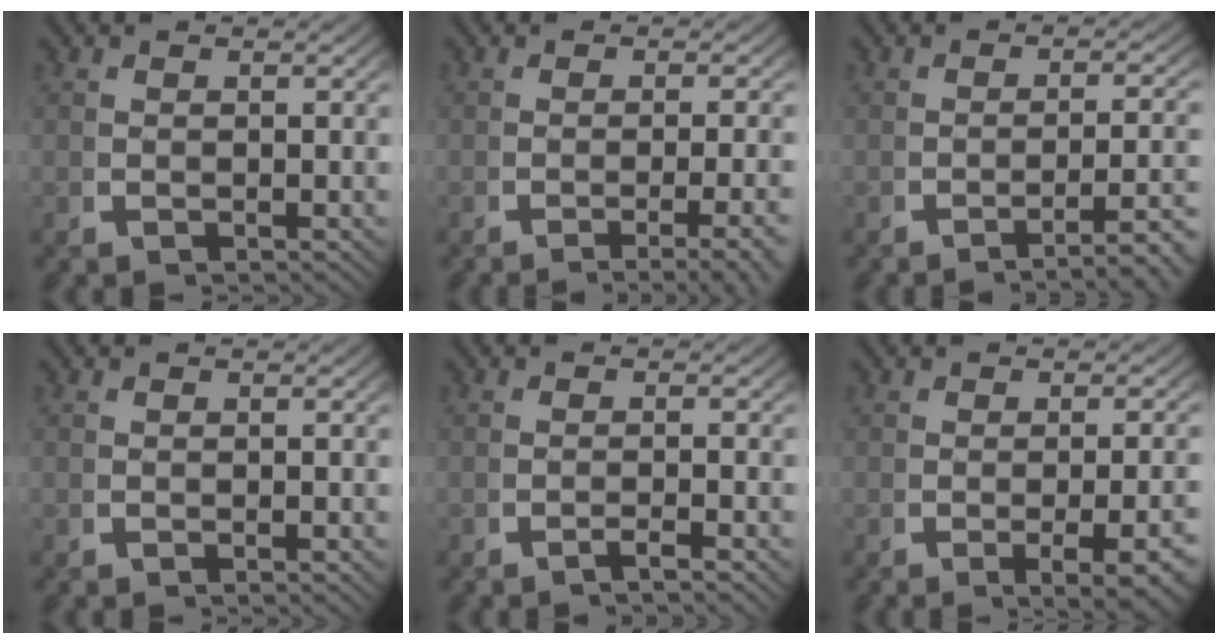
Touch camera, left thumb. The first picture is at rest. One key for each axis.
{"total": 4.8, "fx": -3.1, "fy": 1.0, "fz": 3.5, "tx": -0.053, "ty": -0.006, "tz": -0.047}
{"total": 4.8, "fx": -3.3, "fy": 0.7, "fz": 3.4, "tx": -0.045, "ty": 0.002, "tz": -0.052}
{"total": 0.0}
{"total": 1.3, "fx": -1.0, "fy": -0.3, "fz": 0.8, "tx": -0.014, "ty": 0.007, "tz": -0.026}
{"total": 4.7, "fx": -1.7, "fy": 1.2, "fz": 4.2, "tx": -0.061, "ty": -0.002, "tz": -0.025}